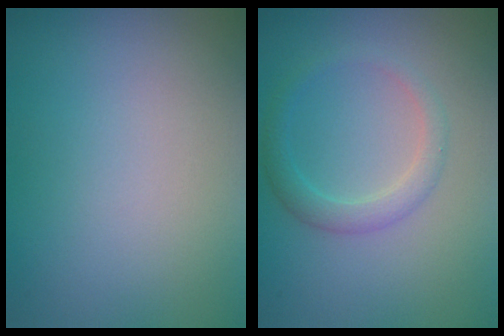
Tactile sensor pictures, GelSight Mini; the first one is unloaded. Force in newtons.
{"total": 2.1, "press": 2.1, "slide": 0.0}